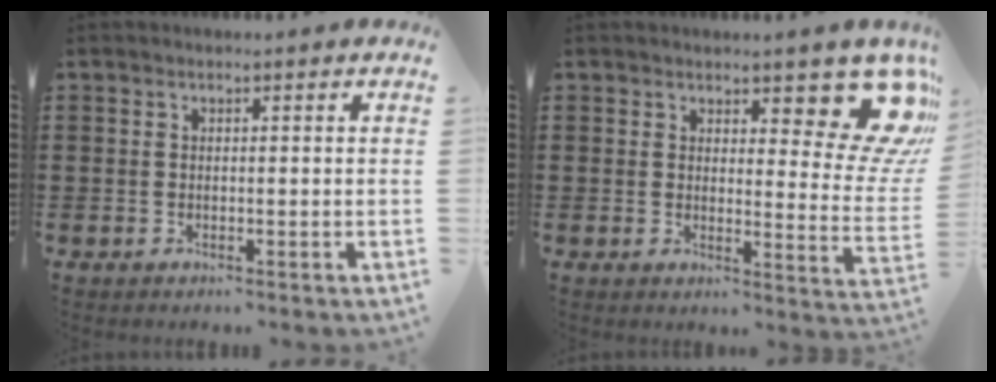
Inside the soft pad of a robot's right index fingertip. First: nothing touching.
{"total": 11.2, "force": [7.5, 3.7, 7.4], "torque": [-0.103, -0.042, 0.132]}